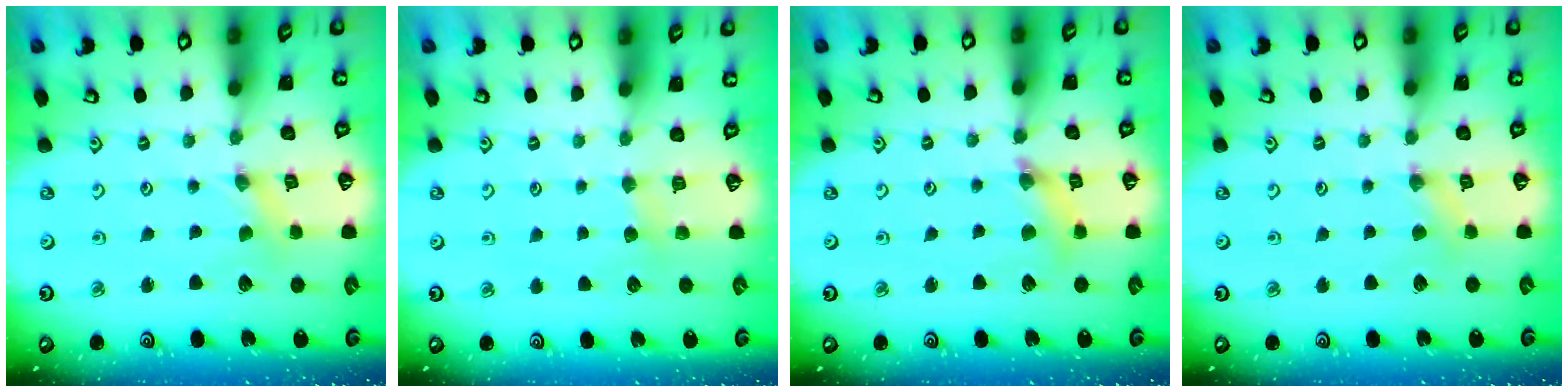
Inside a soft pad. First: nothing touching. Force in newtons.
{"total": 3.2, "press": 3.1, "slide": 0.5}
{"total": 5.8, "press": 5.8, "slide": 0.5}
{"total": 2.8, "press": 2.8, "slide": 0.4}